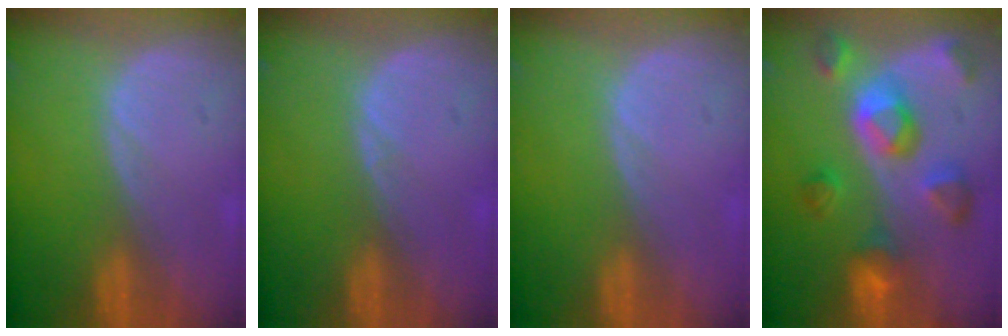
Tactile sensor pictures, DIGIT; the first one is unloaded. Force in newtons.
{"total": 0.5, "press": 0.4, "slide": 0.4}
{"total": 0.0}
{"total": 9.7, "press": 8.7, "slide": 4.3}